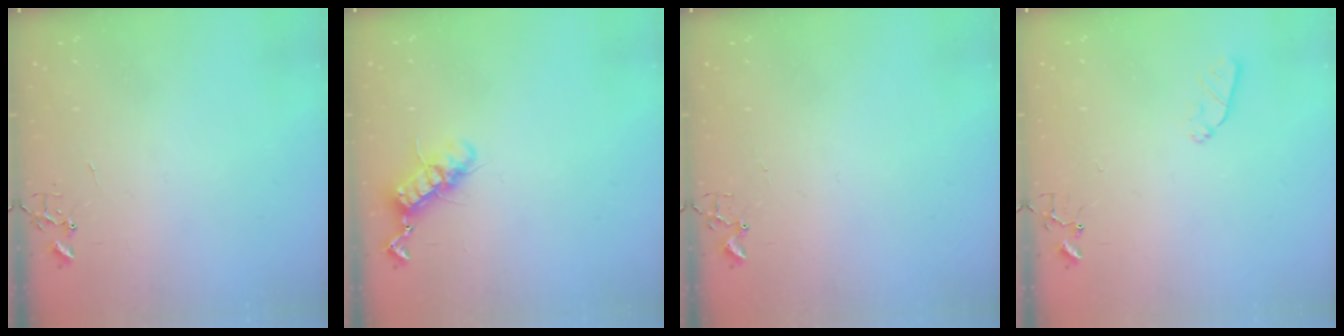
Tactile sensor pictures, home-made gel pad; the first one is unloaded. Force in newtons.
{"total": 11.1, "press": 11.1, "slide": 0.7}
{"total": 1.8, "press": 1.8, "slide": 0.2}
{"total": 5.2, "press": 5.2, "slide": 0.8}